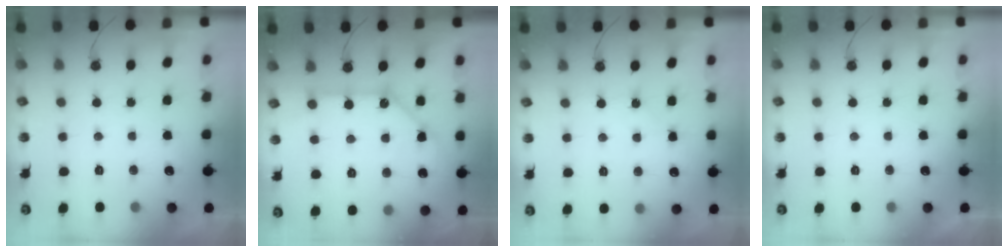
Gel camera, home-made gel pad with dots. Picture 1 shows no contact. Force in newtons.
{"total": 12.1, "press": 12.0, "slide": 1.3}
{"total": 4.6, "press": 4.6, "slide": 0.6}
{"total": 0.0}